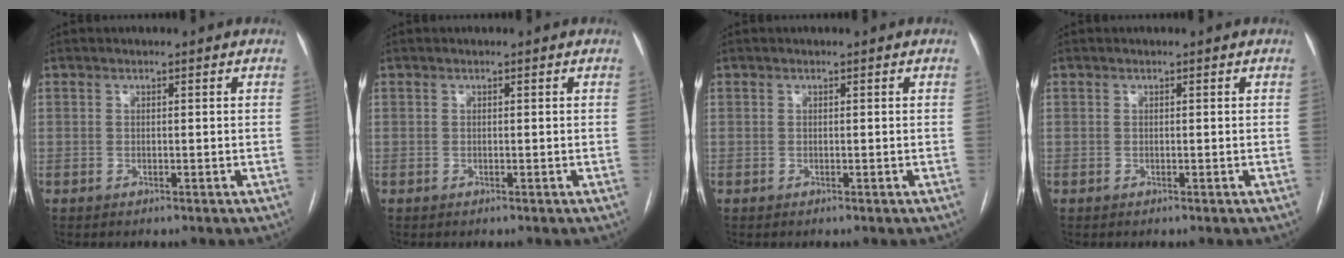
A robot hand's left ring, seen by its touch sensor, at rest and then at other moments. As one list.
[{"total": 0.0}, {"total": 0.0}, {"total": 0.0}]